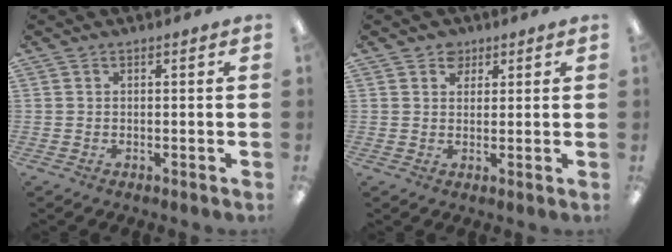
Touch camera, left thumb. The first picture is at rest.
{"total": 3.4, "force": [2.2, 2.5, 0.7], "torque": [-0.005, -0.004, 0.038]}